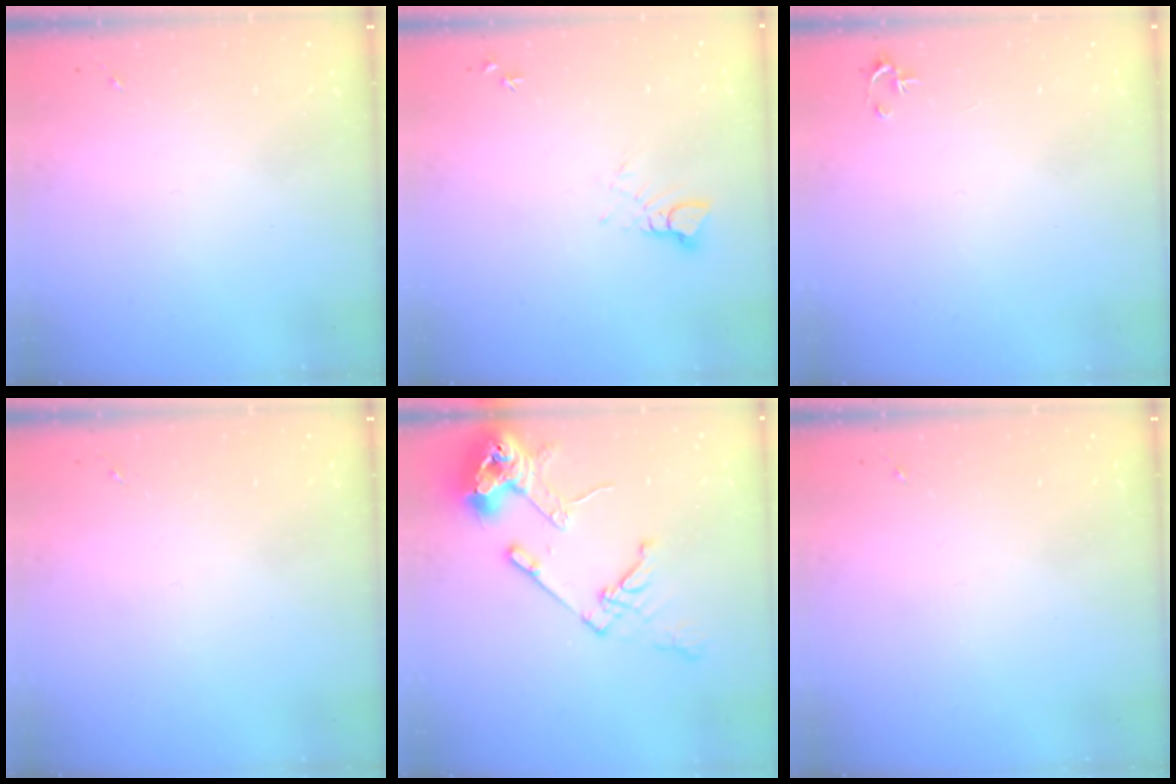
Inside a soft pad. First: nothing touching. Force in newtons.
{"total": 3.9, "press": 3.9, "slide": 0.3}
{"total": 2.5, "press": 2.5, "slide": 0.2}
{"total": 0.0}
{"total": 17.0, "press": 16.9, "slide": 1.9}
{"total": 0.0}